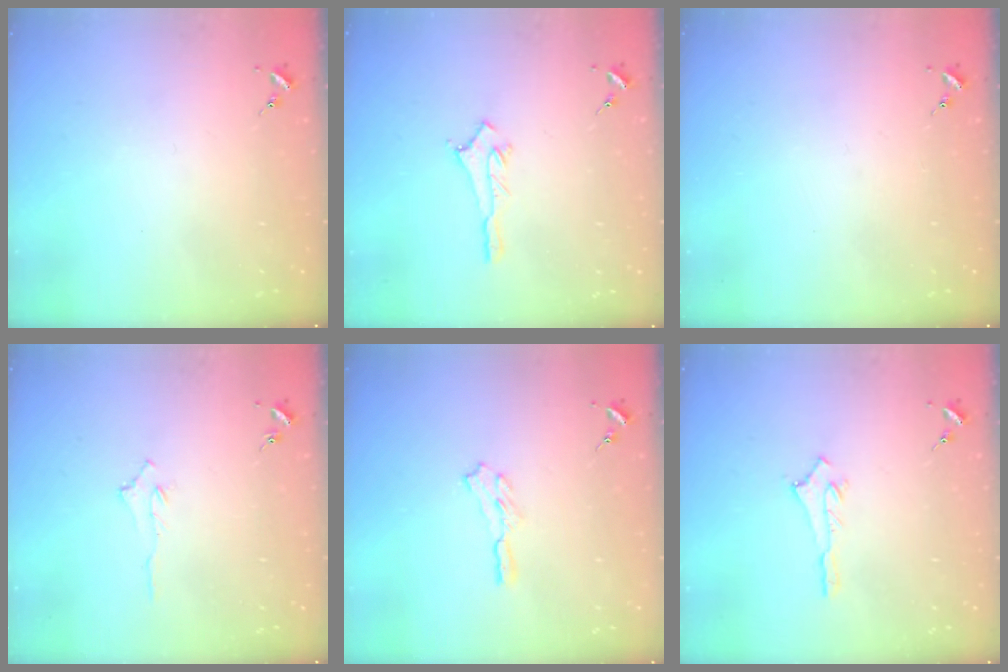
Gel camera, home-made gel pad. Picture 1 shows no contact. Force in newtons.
{"total": 3.0, "press": 2.9, "slide": 0.3}
{"total": 0.0}
{"total": 3.0, "press": 3.0, "slide": 0.5}
{"total": 3.9, "press": 3.9, "slide": 0.4}
{"total": 2.6, "press": 2.6, "slide": 0.4}